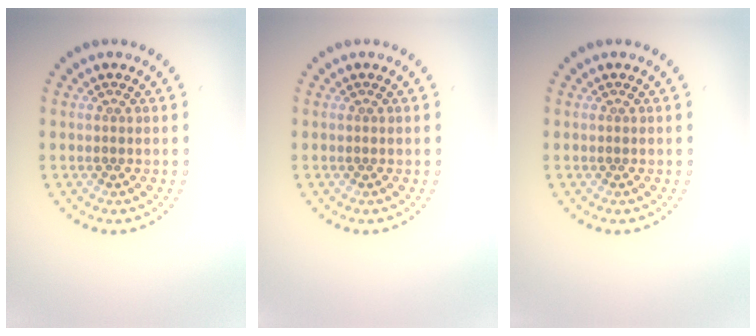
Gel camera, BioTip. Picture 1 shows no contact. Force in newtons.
{"total": 0.0}
{"total": 0.0}